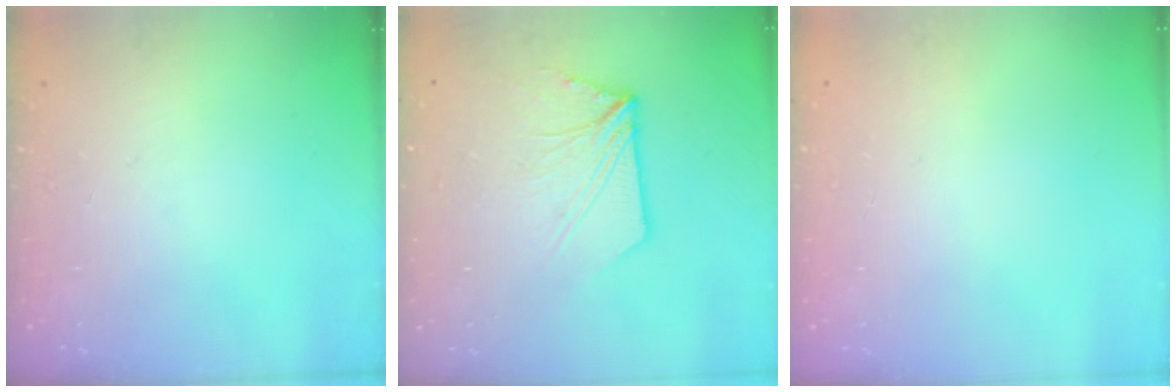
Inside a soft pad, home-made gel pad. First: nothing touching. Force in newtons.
{"total": 9.8, "press": 9.7, "slide": 0.9}
{"total": 0.7, "press": 0.3, "slide": 0.7}